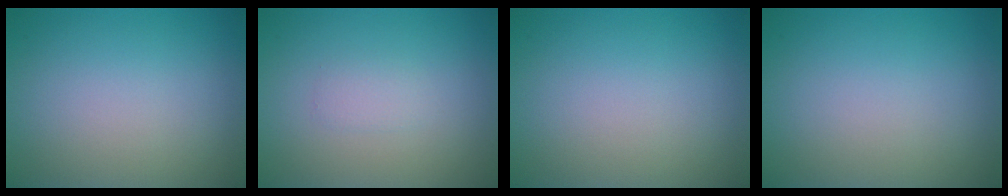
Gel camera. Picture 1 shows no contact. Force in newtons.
{"total": 1.0, "press": 1.0, "slide": 0.0}
{"total": 0.0}
{"total": 0.0}